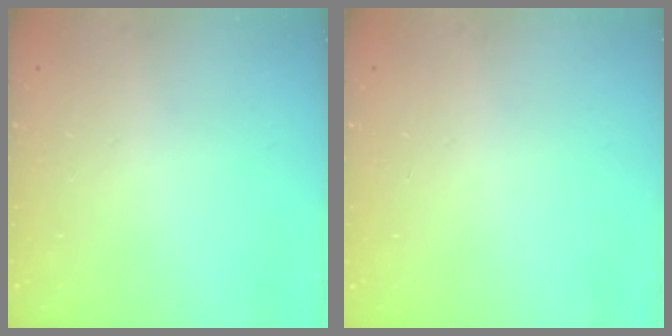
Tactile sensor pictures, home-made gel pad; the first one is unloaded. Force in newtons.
{"total": 0.0}